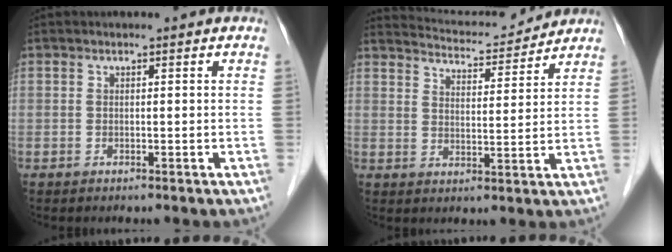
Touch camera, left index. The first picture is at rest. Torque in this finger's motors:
{"motor_torque": [0.33, -0.89, 0.00, 0.00]}